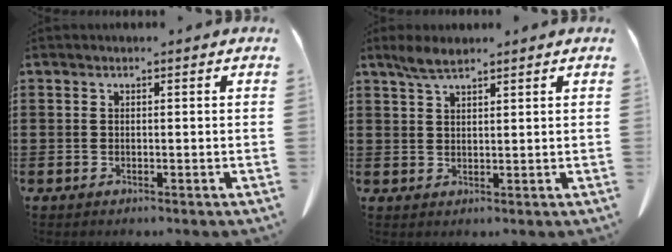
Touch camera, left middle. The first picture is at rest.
{"total": 3.2, "force": [2.3, 0.8, 2.0], "torque": [-0.045, 0.003, 0.044]}